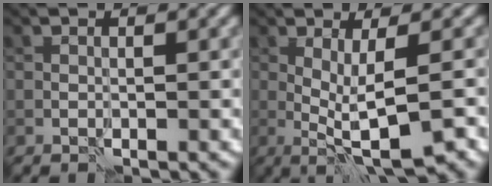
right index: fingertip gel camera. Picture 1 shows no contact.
{"total": 5.4, "force": [-0.8, 1.2, 5.1], "torque": [-0.087, -0.006, -0.009]}